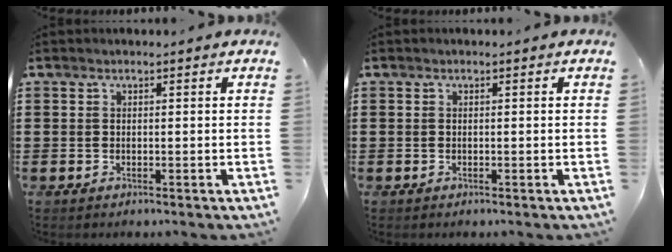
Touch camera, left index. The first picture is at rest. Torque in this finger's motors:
{"motor_torque": [-0.02, 0.00, 0.00, 0.00]}